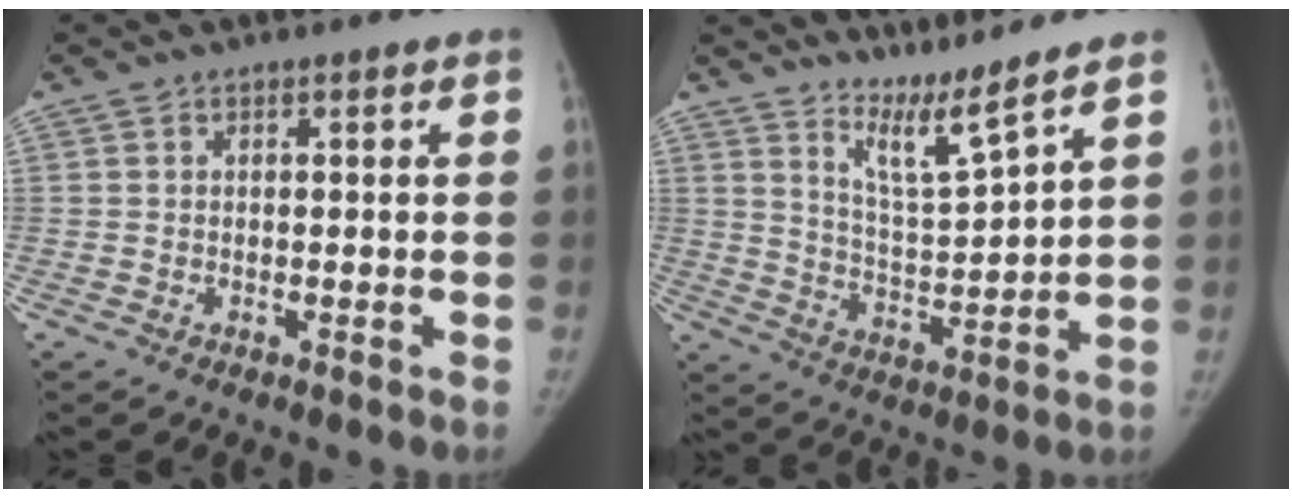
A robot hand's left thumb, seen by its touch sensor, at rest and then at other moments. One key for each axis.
{"total": 7.5, "fx": 6.4, "fy": -0.9, "fz": 3.8, "tx": -0.070, "ty": -0.073, "tz": 0.126}